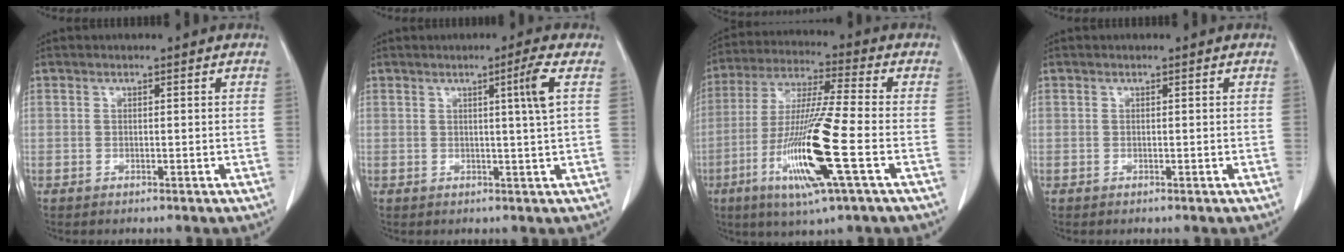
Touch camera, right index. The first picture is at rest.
{"total": 3.8, "force": [1.0, -1.3, 3.4], "torque": [-0.058, -0.007, 0.019]}
{"total": 16.1, "force": [-5.4, 0.0, 15.2], "torque": [-0.310, -0.024, -0.103]}
{"total": 0.0}